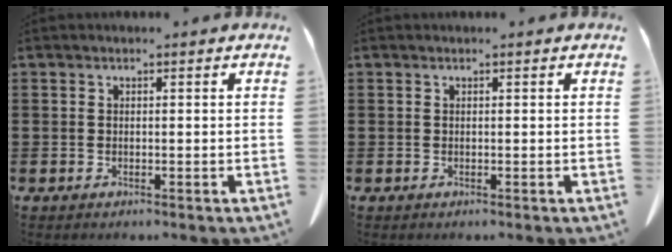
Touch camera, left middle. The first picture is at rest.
{"total": 0.0}